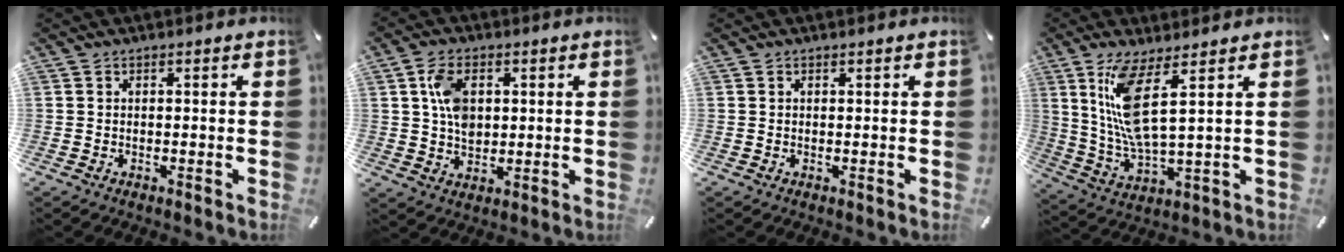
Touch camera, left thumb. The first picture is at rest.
{"total": 7.8, "force": [1.8, 5.5, 5.2], "torque": [-0.107, 0.003, 0.031]}
{"total": 0.0}
{"total": 12.0, "force": [4.9, 2.8, 10.6], "torque": [-0.234, -0.017, 0.087]}